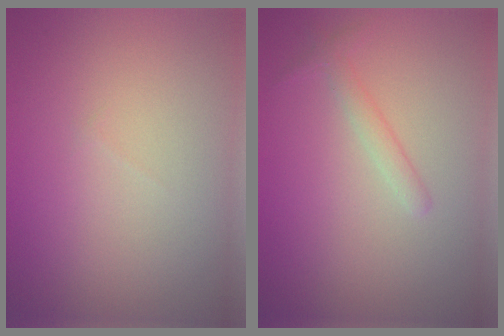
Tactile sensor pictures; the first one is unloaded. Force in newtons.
{"total": 1.4, "press": 1.4, "slide": 0.0}